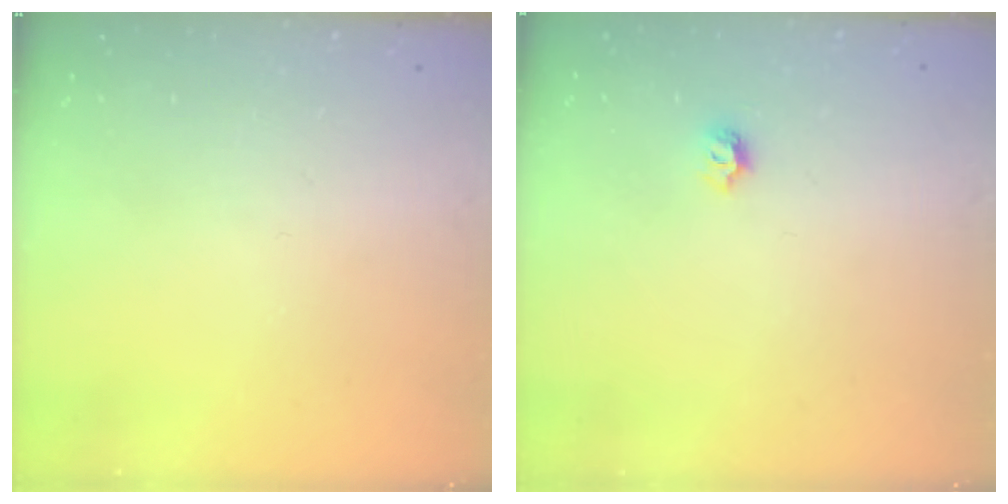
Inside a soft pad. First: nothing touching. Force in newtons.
{"total": 5.5, "press": 5.5, "slide": 0.5}